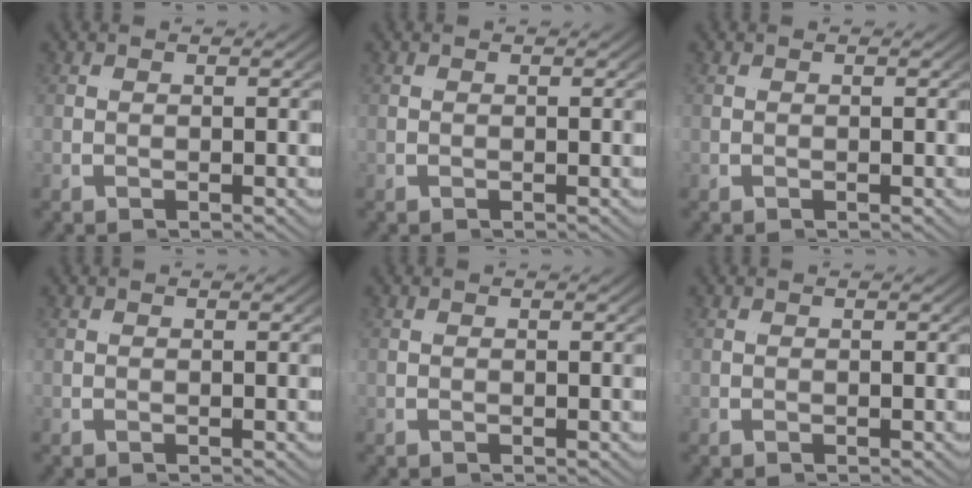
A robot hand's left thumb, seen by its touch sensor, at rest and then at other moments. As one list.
[{"total": 0.0}, {"total": 0.0}, {"total": 0.0}, {"total": 0.0}, {"total": 0.0}]